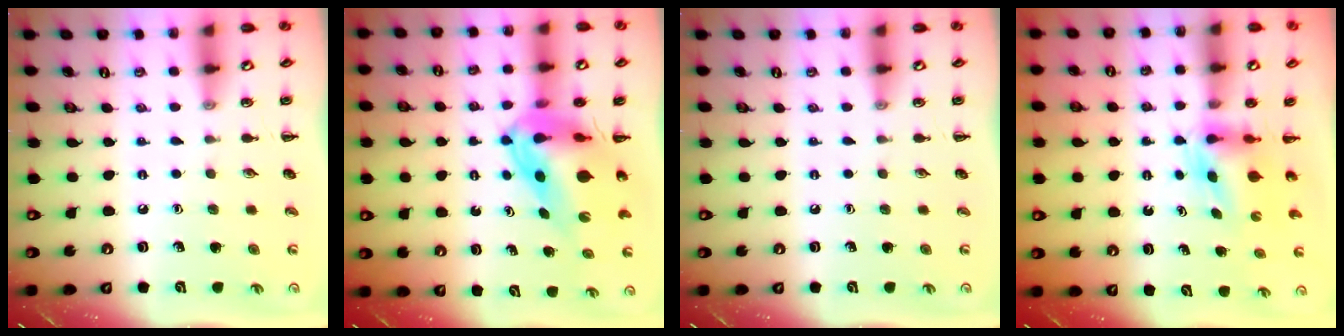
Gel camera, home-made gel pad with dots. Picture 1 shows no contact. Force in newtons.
{"total": 9.3, "press": 8.8, "slide": 3.0}
{"total": 0.0}
{"total": 4.4, "press": 4.4, "slide": 0.7}